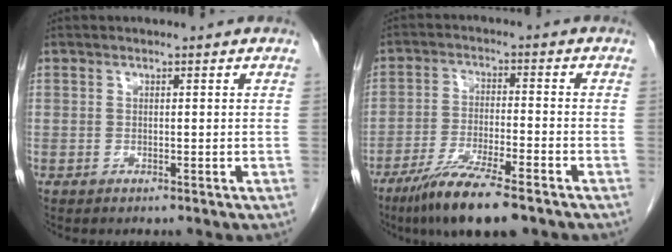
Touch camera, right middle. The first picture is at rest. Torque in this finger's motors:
{"motor_torque": [0.40, -0.40, 0.31, 0.08]}